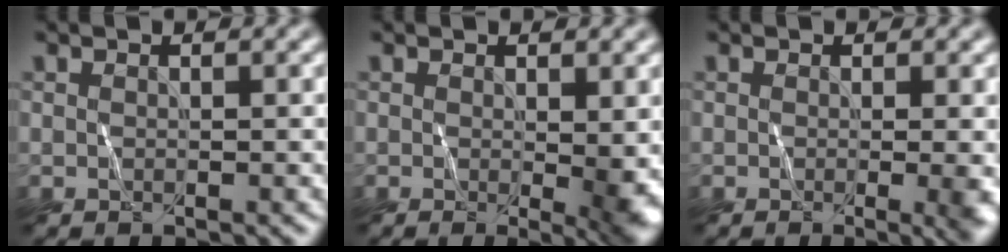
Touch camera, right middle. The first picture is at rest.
{"total": 3.2, "force": [-0.1, 0.7, 3.1], "torque": [-0.042, -0.006, 0.008]}
{"total": 3.4, "force": [-0.4, 1.2, 3.1], "torque": [-0.018, 0.001, 0.003]}